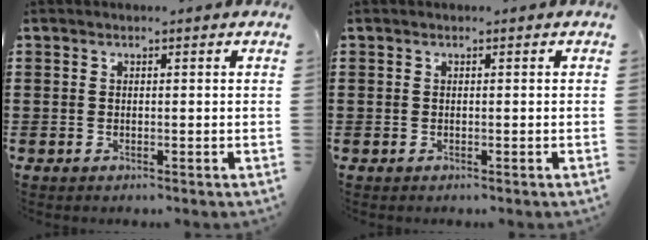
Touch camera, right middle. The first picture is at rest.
{"total": 0.0}